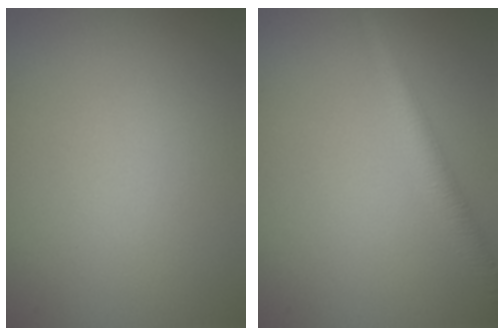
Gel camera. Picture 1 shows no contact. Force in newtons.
{"total": 2.9, "press": 2.9, "slide": 0.1}